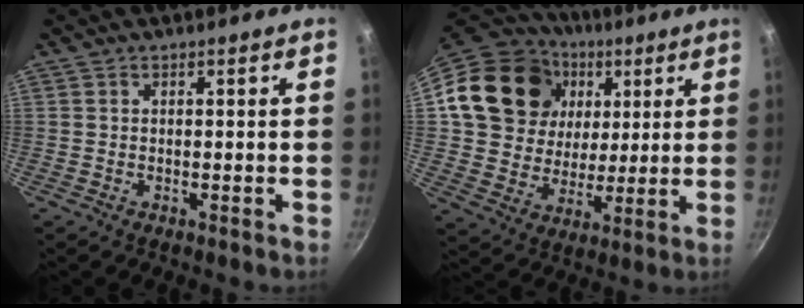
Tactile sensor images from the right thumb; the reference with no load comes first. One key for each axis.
{"total": 22.5, "fx": 6.8, "fy": 18.2, "fz": 11.3, "tx": -0.189, "ty": 0.009, "tz": 0.123}